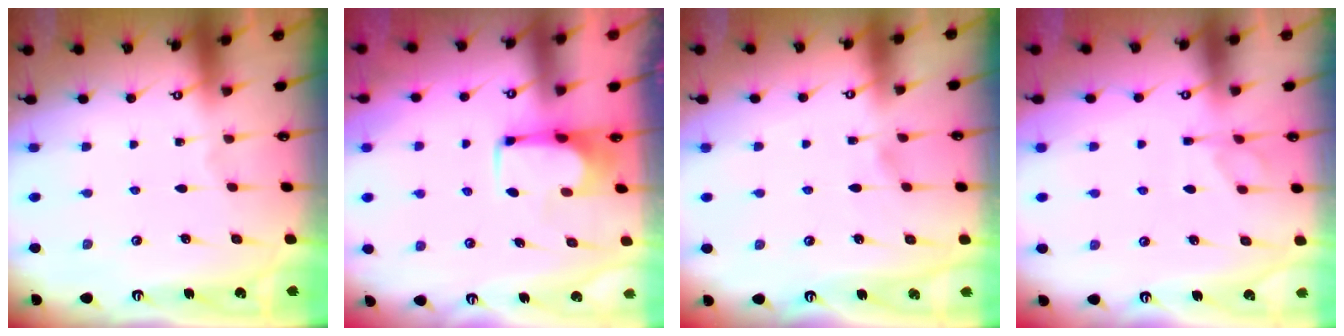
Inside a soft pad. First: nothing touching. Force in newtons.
{"total": 0.0}
{"total": 4.0, "press": 3.9, "slide": 0.5}
{"total": 1.3, "press": 0.5, "slide": 1.2}